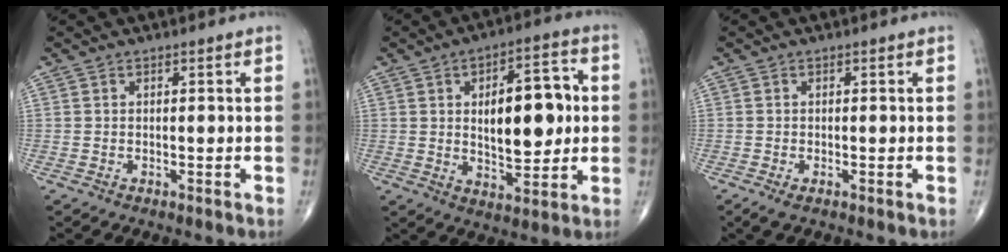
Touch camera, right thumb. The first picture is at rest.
{"total": 15.1, "force": [1.6, 7.2, 13.2], "torque": [-0.164, 0.006, 0.027]}
{"total": 1.3, "force": [-0.7, 0.4, 1.1], "torque": [-0.030, -0.006, -0.016]}